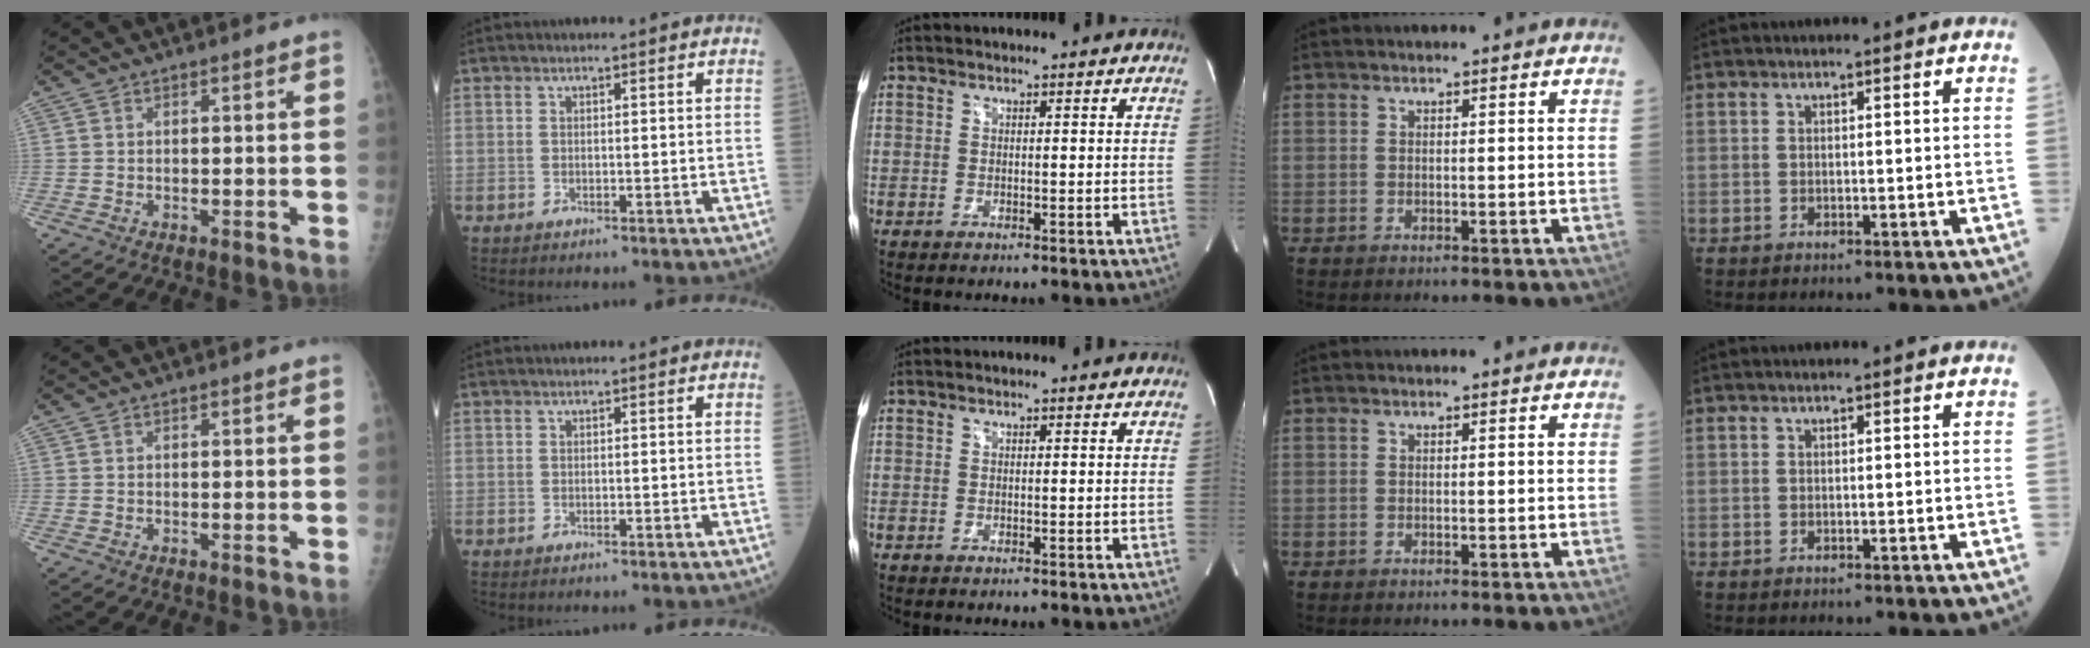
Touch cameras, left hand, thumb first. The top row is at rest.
{}